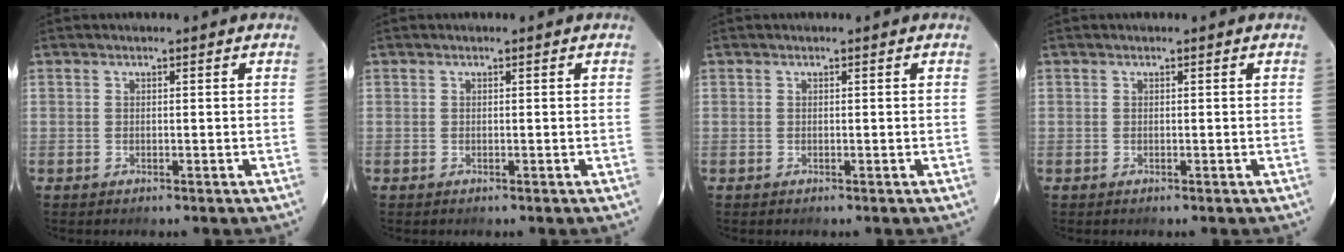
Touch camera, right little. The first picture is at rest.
{"total": 0.0}
{"total": 0.0}
{"total": 0.0}